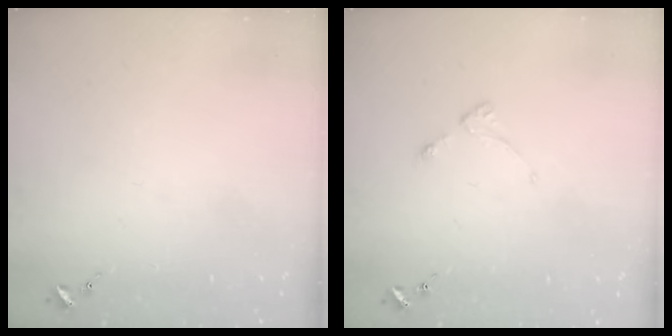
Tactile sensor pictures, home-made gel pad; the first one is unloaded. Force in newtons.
{"total": 2.8, "press": 2.7, "slide": 0.5}